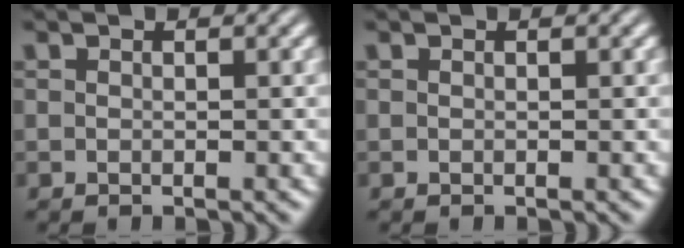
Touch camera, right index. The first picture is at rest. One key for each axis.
{"total": 0.0}